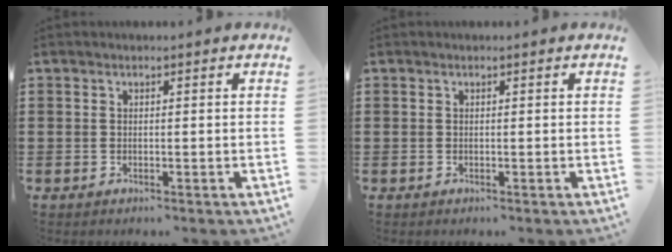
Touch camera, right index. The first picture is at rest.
{"total": 0.0}